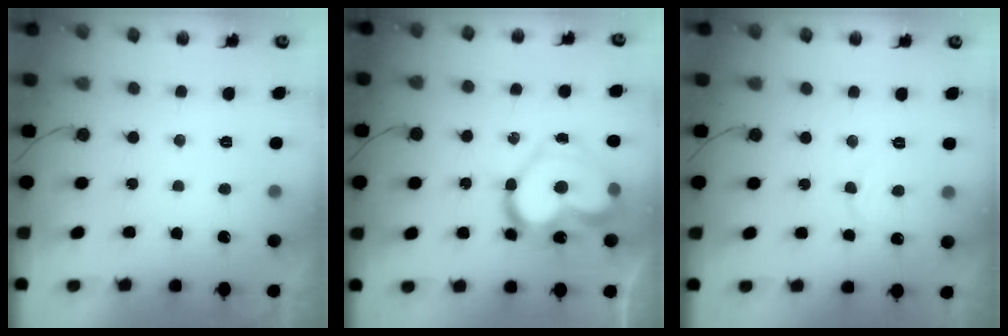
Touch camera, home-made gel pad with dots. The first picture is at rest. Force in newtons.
{"total": 19.2, "press": 19.1, "slide": 2.1}
{"total": 4.7, "press": 4.6, "slide": 0.5}